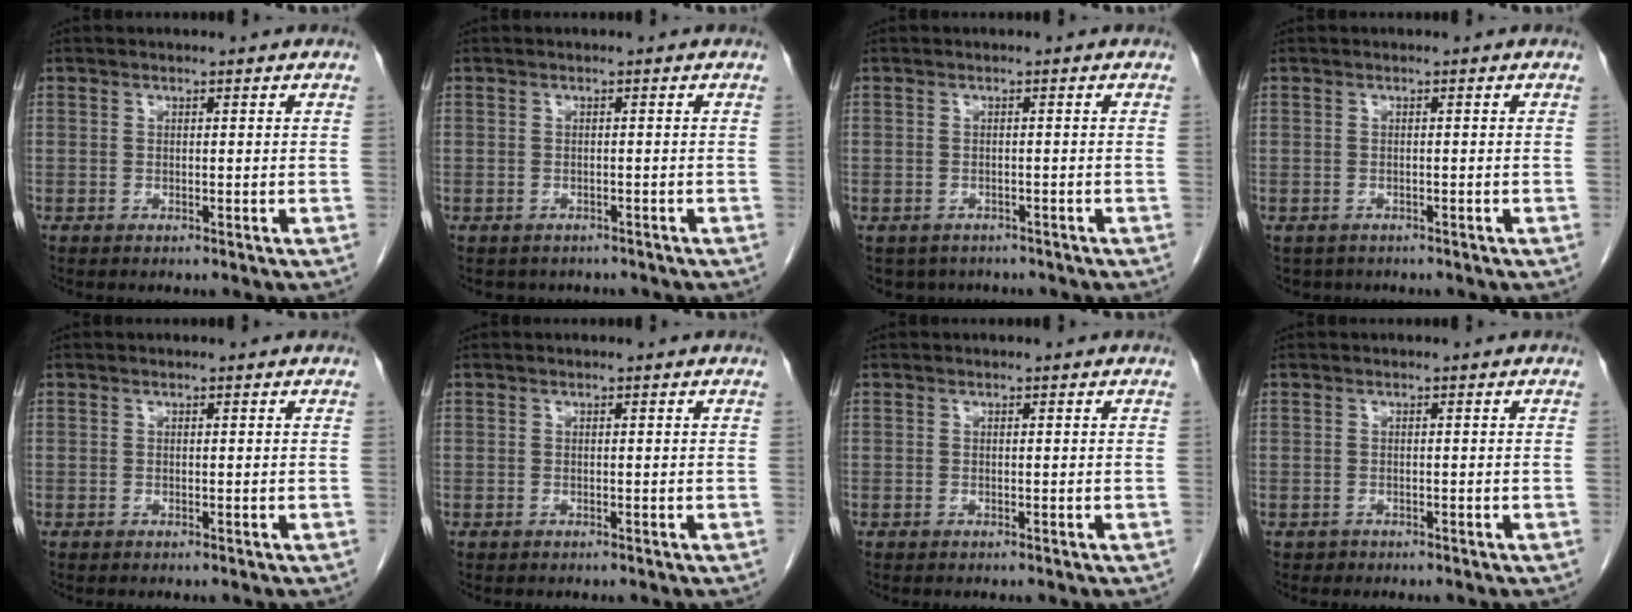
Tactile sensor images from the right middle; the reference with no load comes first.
{"total": 3.6, "force": [-3.1, 1.8, 0.5], "torque": [-0.010, 0.004, -0.037]}
{"total": 4.4, "force": [-3.7, 2.3, 0.5], "torque": [-0.003, 0.006, -0.045]}
{"total": 3.6, "force": [-2.8, 2.3, 0.7], "torque": [-0.008, 0.001, -0.037]}
{"total": 0.0}
{"total": 0.0}
{"total": 0.0}
{"total": 0.6, "force": [-0.4, 0.4, -0.1], "torque": [-0.008, 0.002, -0.008]}